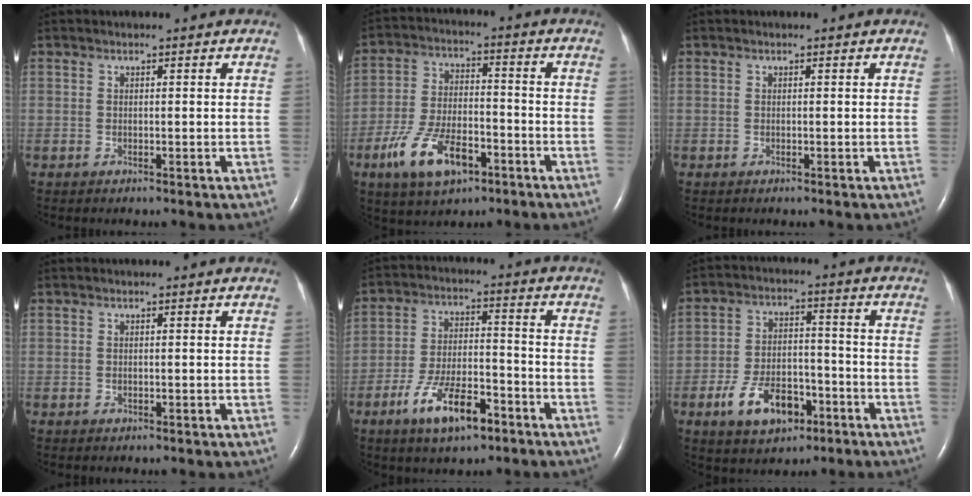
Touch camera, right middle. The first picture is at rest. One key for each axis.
{"total": 11.4, "fx": -6.0, "fy": 5.0, "fz": 8.3, "tx": -0.174, "ty": 0.001, "tz": -0.104}
{"total": 0.0}
{"total": 0.0}
{"total": 10.2, "fx": -6.0, "fy": 3.4, "fz": 7.6, "tx": -0.142, "ty": 0.002, "tz": -0.104}
{"total": 9.7, "fx": -4.9, "fy": 5.3, "fz": 6.4, "tx": -0.127, "ty": 0.010, "tz": -0.079}